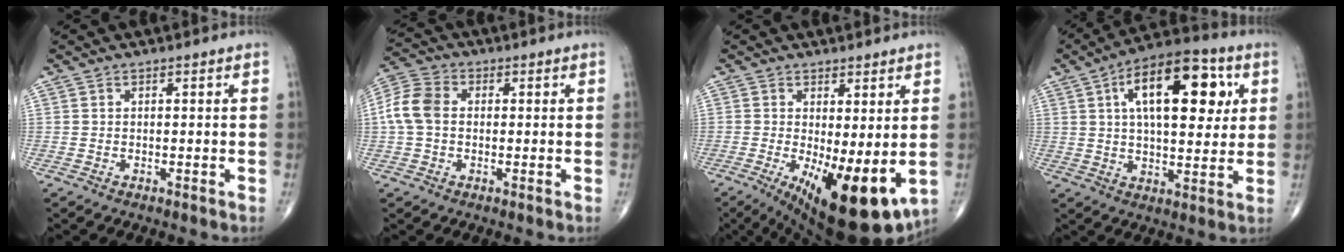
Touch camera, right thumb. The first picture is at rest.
{"total": 7.6, "force": [0.2, 5.5, 5.2], "torque": [-0.111, 0.022, -0.004]}
{"total": 14.8, "force": [-2.8, 5.4, 13.5], "torque": [-0.205, -0.034, -0.024]}
{"total": 19.3, "force": [5.8, 9.1, 16.0], "torque": [-0.216, 0.003, 0.084]}